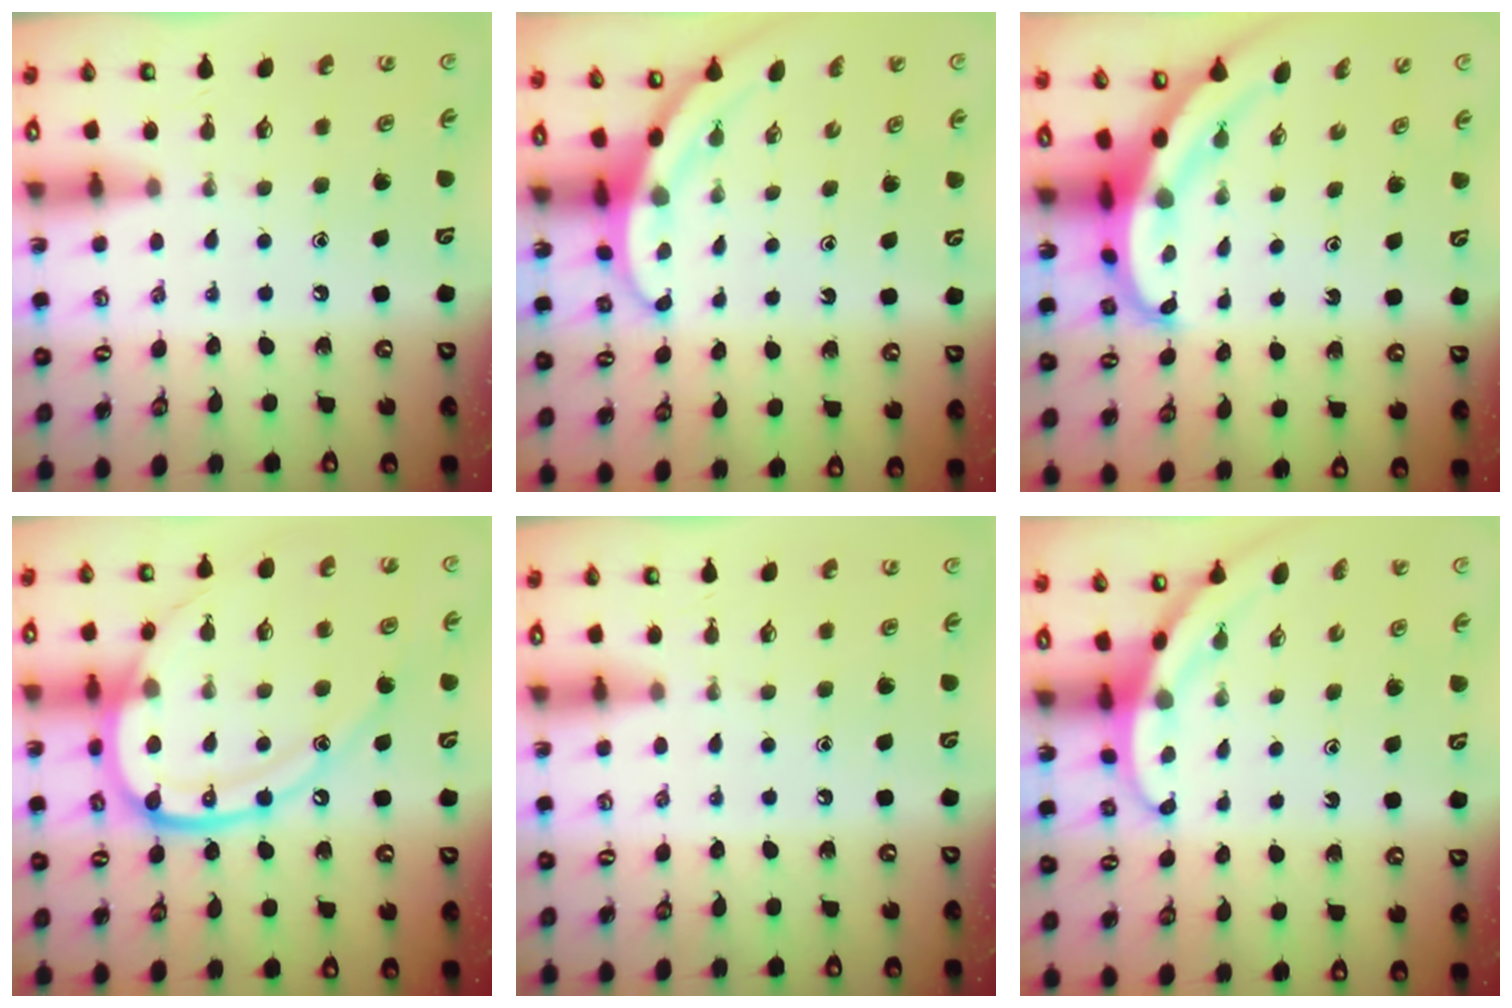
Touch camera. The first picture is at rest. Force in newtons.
{"total": 3.2, "press": 3.2, "slide": 0.2}
{"total": 6.8, "press": 6.8, "slide": 0.7}
{"total": 18.4, "press": 18.3, "slide": 1.9}
{"total": 0.0}
{"total": 3.4, "press": 3.4, "slide": 0.2}